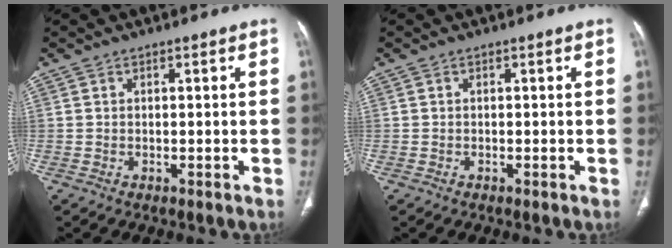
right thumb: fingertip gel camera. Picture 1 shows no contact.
{"total": 0.0}